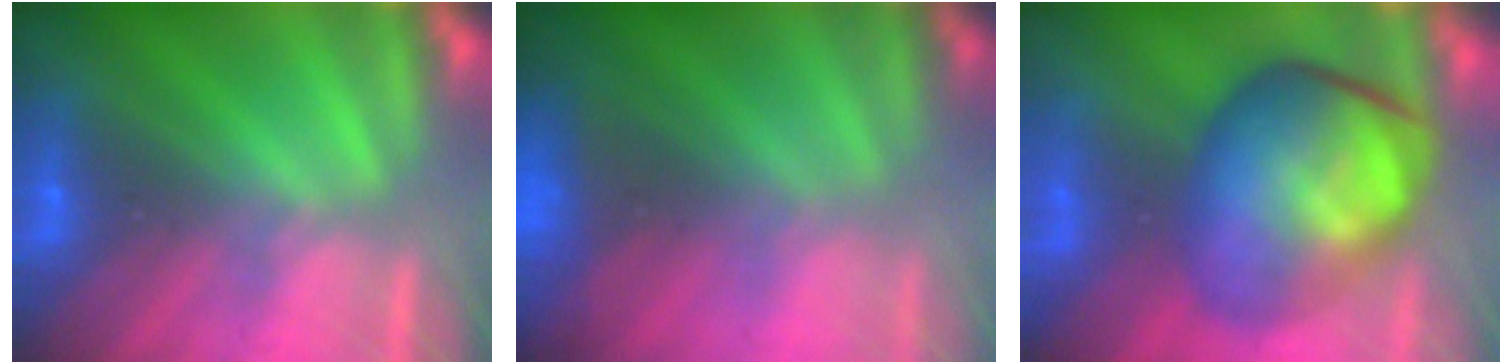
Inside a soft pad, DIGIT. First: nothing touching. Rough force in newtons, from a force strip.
{"total": 8.4}
{"total": 8.7}